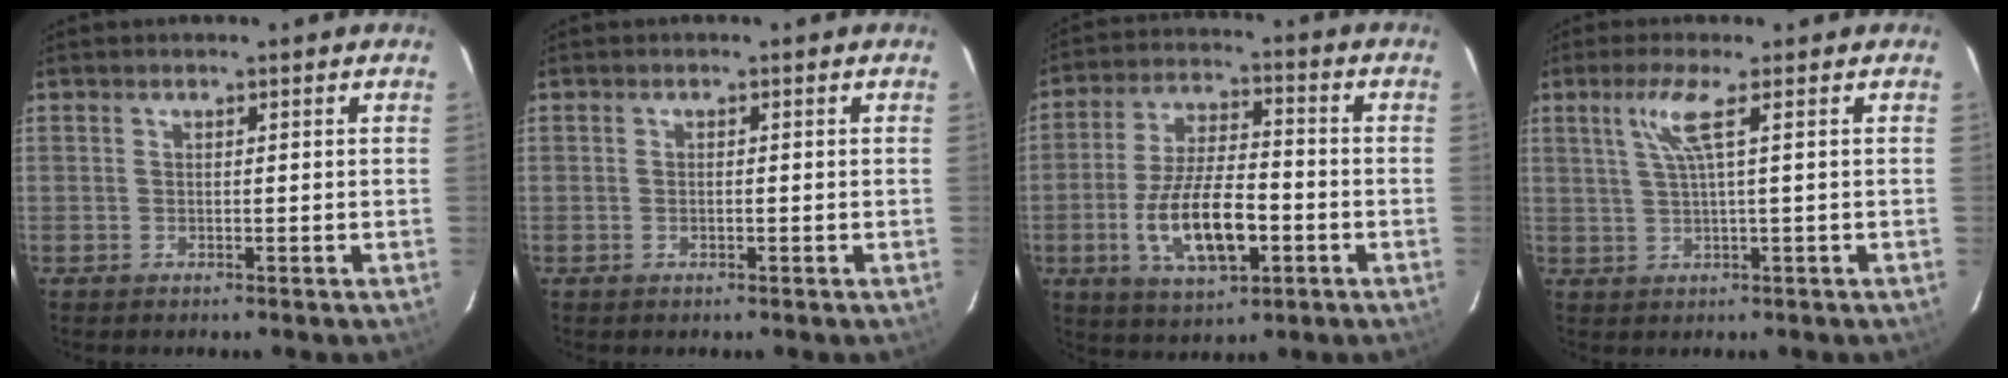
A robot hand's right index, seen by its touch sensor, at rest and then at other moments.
{"total": 0.6, "force": [-0.2, 0.3, 0.4], "torque": [-0.007, 0.001, -0.003]}
{"total": 13.9, "force": [-4.2, 5.5, 12.0], "torque": [-0.239, -0.004, -0.067]}
{"total": 4.3, "force": [1.6, -0.8, 3.9], "torque": [-0.071, 0.005, 0.038]}